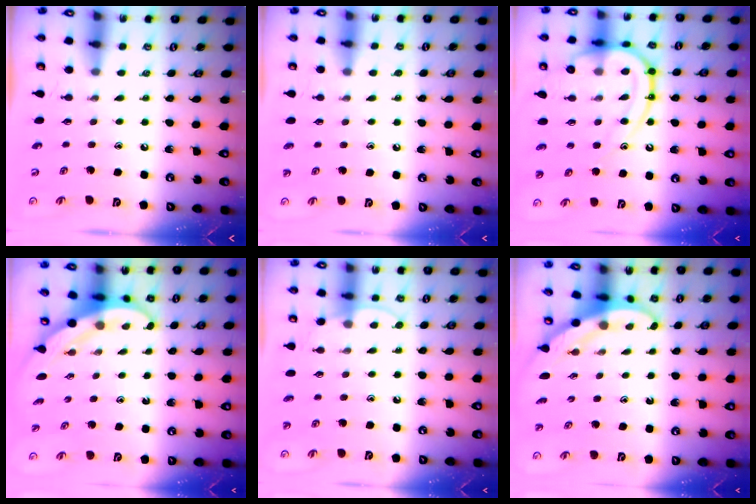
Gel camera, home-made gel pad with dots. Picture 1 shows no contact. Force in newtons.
{"total": 2.6, "press": 2.6, "slide": 0.3}
{"total": 15.0, "press": 14.9, "slide": 1.0}
{"total": 3.7, "press": 3.6, "slide": 0.3}
{"total": 5.6, "press": 5.6, "slide": 0.7}
{"total": 3.1, "press": 3.1, "slide": 0.1}